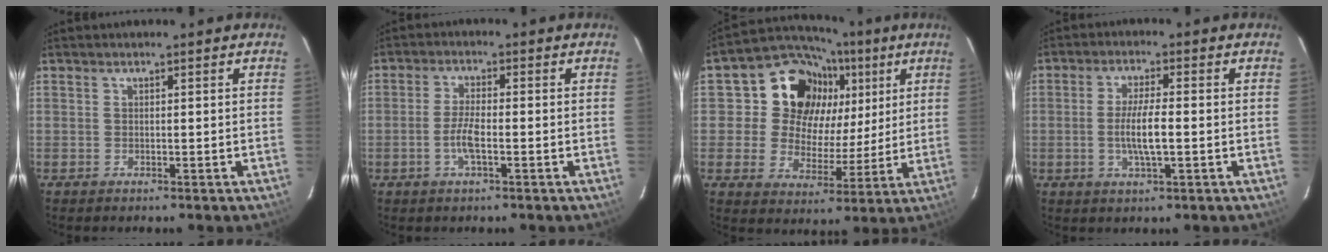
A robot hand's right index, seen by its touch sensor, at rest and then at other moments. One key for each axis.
{"total": 4.4, "fx": -1.5, "fy": 1.0, "fz": 4.1, "tx": -0.087, "ty": 0.001, "tz": -0.031}
{"total": 16.3, "fx": 6.3, "fy": 13.7, "fz": 6.2, "tx": -0.149, "ty": 0.043, "tz": 0.105}
{"total": 6.1, "fx": -1.0, "fy": 0.9, "fz": 6.0, "tx": -0.115, "ty": -0.004, "tz": -0.019}